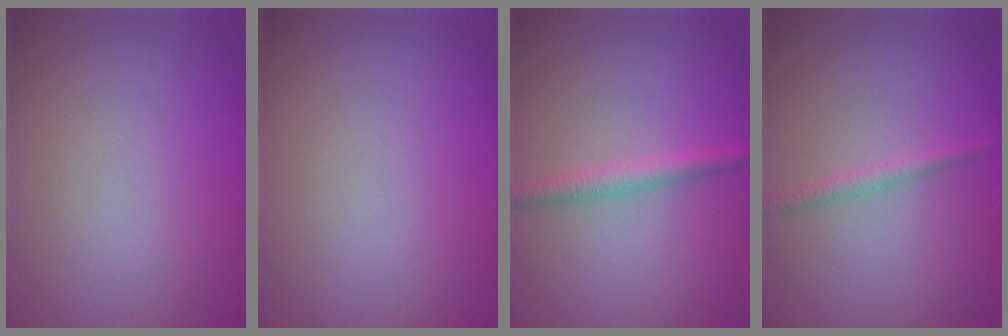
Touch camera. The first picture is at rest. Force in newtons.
{"total": 0.0}
{"total": 2.2, "press": 2.2, "slide": 0.1}
{"total": 1.2, "press": 1.2, "slide": 0.1}